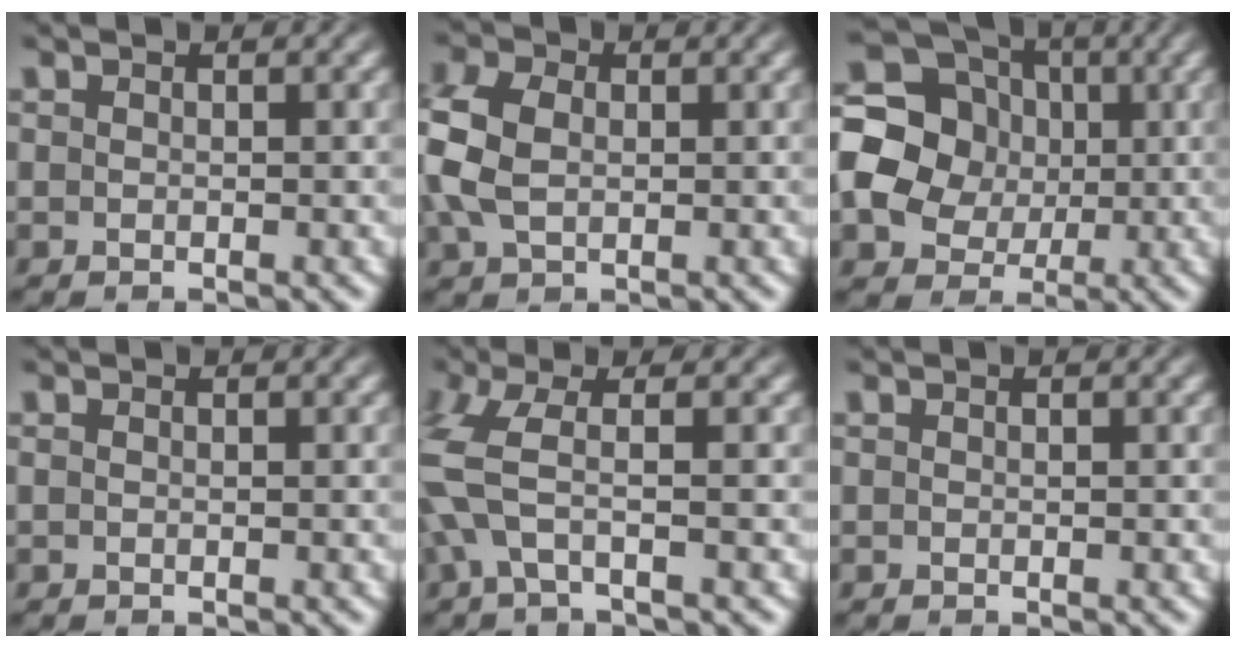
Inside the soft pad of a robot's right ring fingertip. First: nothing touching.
{"total": 4.5, "force": [0.5, 3.5, 2.9], "torque": [-0.076, -0.006, 0.016]}
{"total": 17.2, "force": [2.6, 15.2, 7.6], "torque": [-0.167, -0.025, 0.032]}
{"total": 0.0}
{"total": 4.4, "force": [0.1, 1.9, 3.9], "torque": [-0.095, 0.001, 0.001]}
{"total": 0.0}